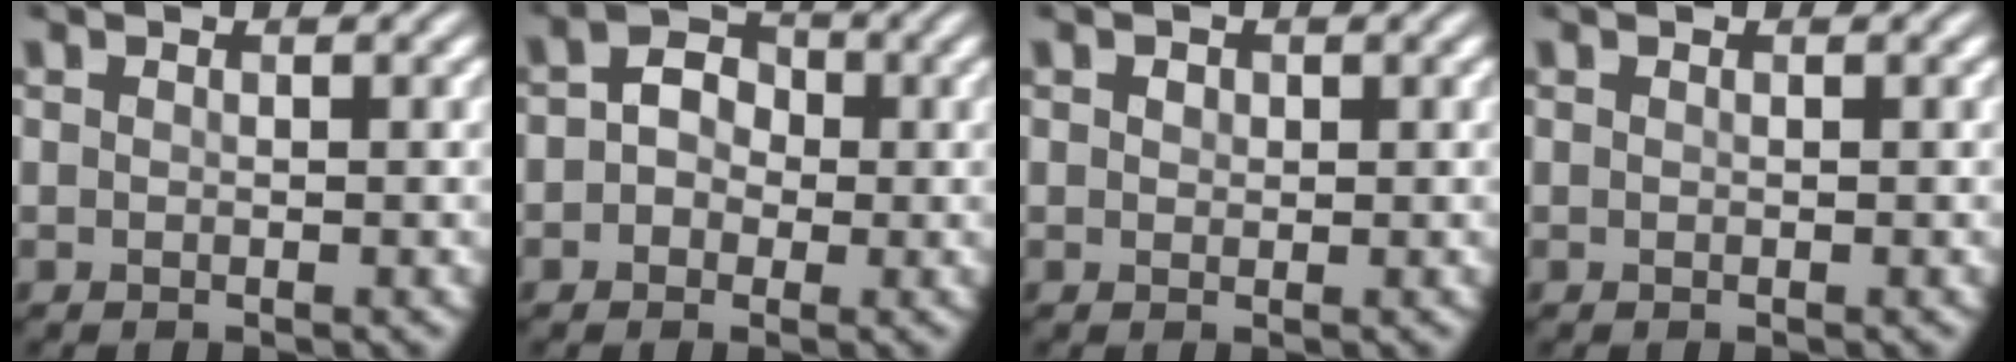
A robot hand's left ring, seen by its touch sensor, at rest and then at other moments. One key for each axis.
{"total": 3.0, "fx": -0.1, "fy": 2.5, "fz": 1.6, "tx": -0.016, "ty": 0.007, "tz": -0.013}
{"total": 0.8, "fx": 0.3, "fy": 0.7, "fz": 0.3, "tx": -0.006, "ty": -0.001, "tz": 0.004}
{"total": 0.0}